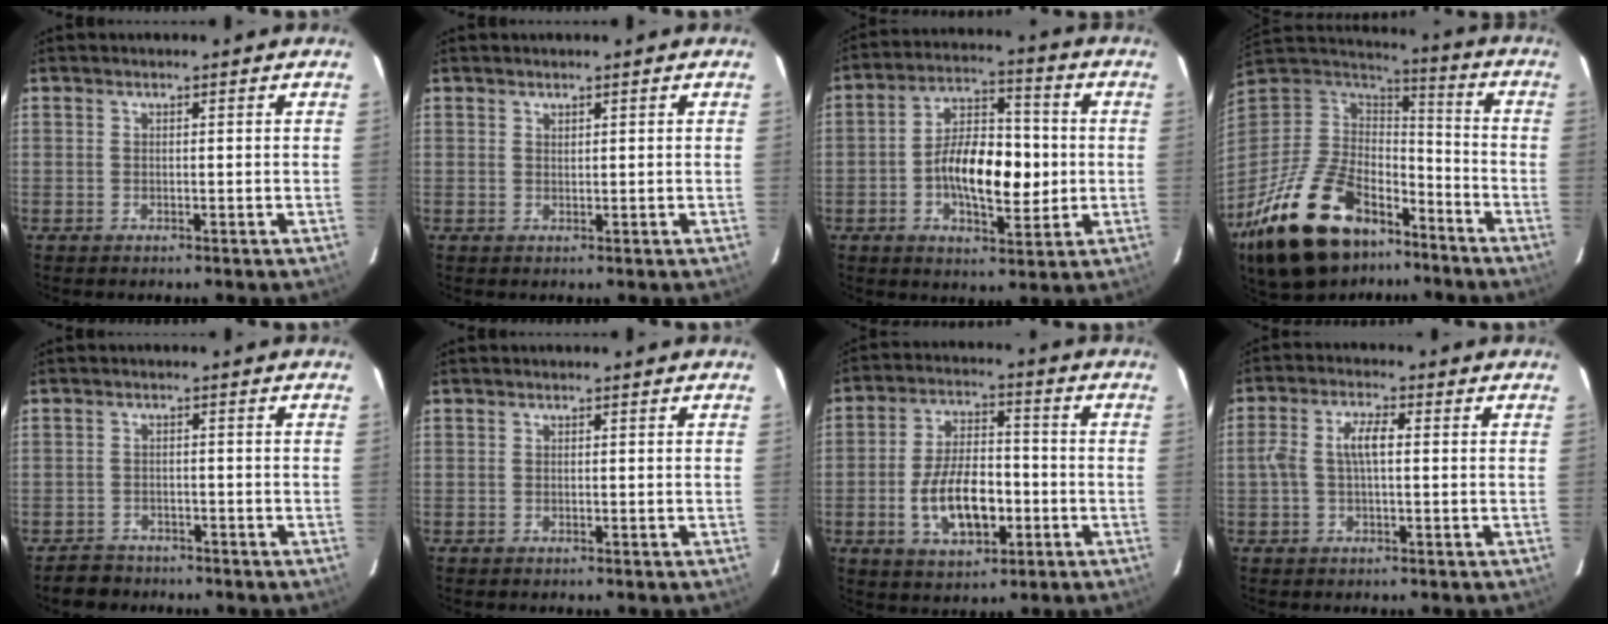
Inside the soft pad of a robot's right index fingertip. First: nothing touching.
{"total": 0.6, "force": [0.6, 0.1, 0.1], "torque": [-0.001, 0.001, 0.012]}
{"total": 13.3, "force": [-1.6, 5.9, 11.8], "torque": [-0.212, 0.015, -0.027]}
{"total": 28.6, "force": [-18.0, 15.1, 16.3], "torque": [-0.340, -0.006, -0.283]}
{"total": 4.3, "force": [-3.6, 2.3, 0.1], "torque": [-0.016, 0.011, -0.057]}
{"total": 0.0}
{"total": 12.0, "force": [-3.4, 6.0, 9.9], "torque": [-0.194, 0.009, -0.047]}
{"total": 5.1, "force": [0.1, 1.7, 4.8], "torque": [-0.095, 0.014, 0.003]}